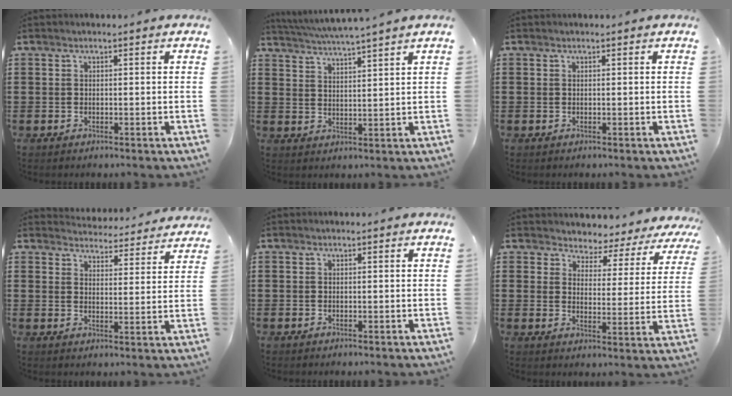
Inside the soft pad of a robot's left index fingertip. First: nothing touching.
{"total": 3.7, "force": [3.4, -1.0, 1.0], "torque": [-0.031, -0.018, 0.059]}
{"total": 0.0}
{"total": 4.4, "force": [4.4, 0.1, 0.0], "torque": [-0.012, -0.032, 0.076]}
{"total": 0.0}
{"total": 3.2, "force": [3.0, 1.0, -0.2], "torque": [-0.021, -0.025, 0.045]}